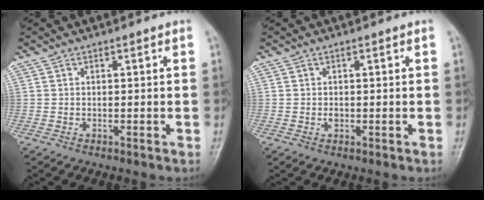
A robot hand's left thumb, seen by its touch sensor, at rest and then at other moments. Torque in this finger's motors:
{"motor_torque": [0.32, 0.34, 0.33, 0.22, -0.01]}